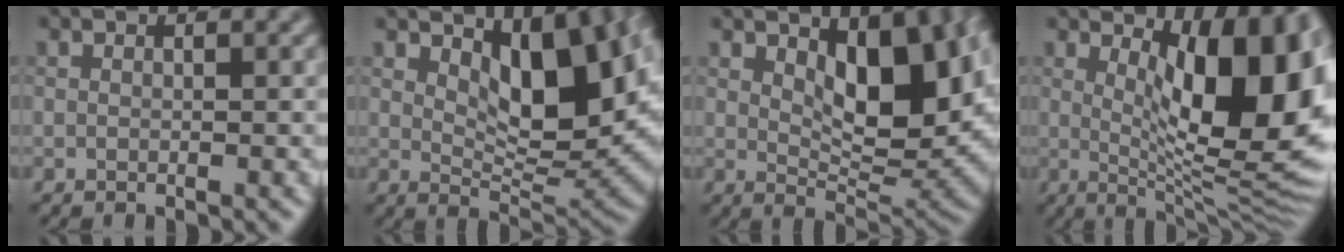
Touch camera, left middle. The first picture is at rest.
{"total": 9.1, "force": [3.0, 3.9, 7.6], "torque": [-0.116, -0.013, 0.052]}
{"total": 8.9, "force": [2.7, 4.0, 7.5], "torque": [-0.113, -0.015, 0.049]}
{"total": 12.7, "force": [2.4, 4.1, 11.8], "torque": [-0.144, -0.005, 0.036]}